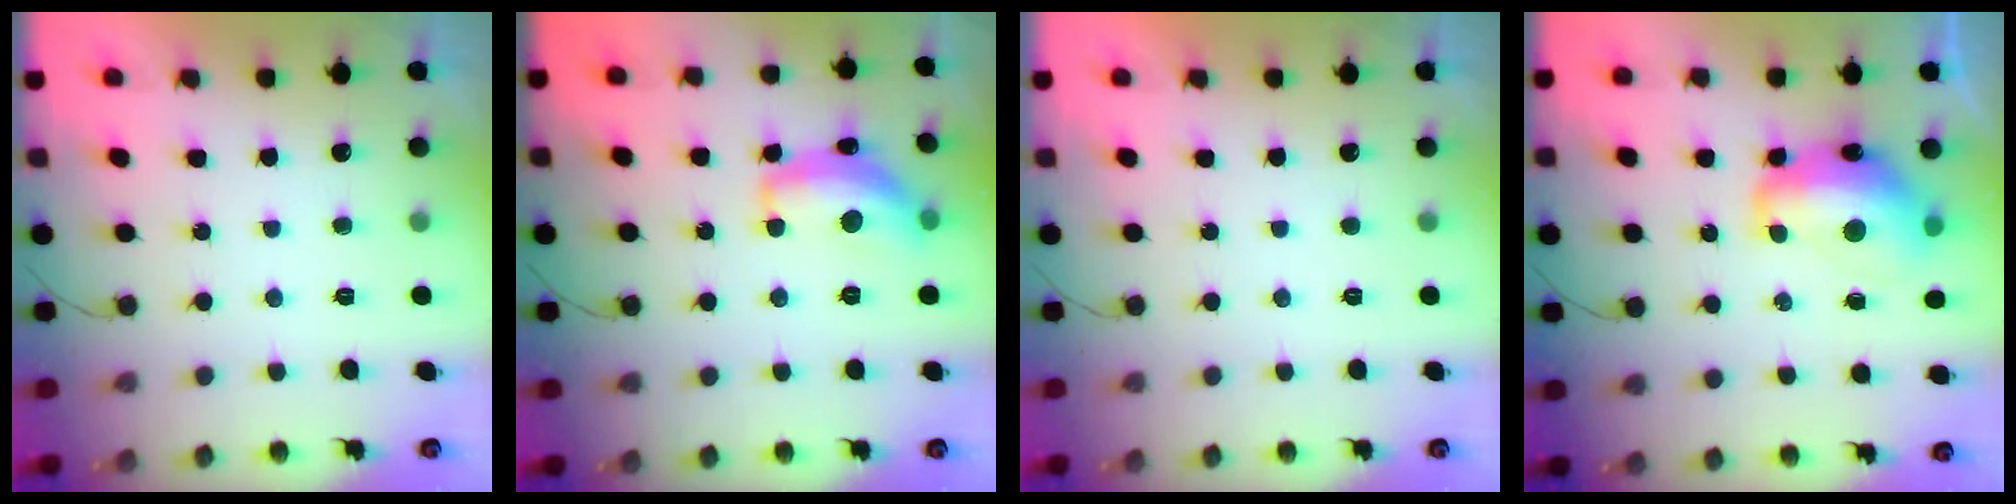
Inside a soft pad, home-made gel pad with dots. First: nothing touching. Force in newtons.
{"total": 14.1, "press": 14.1, "slide": 0.5}
{"total": 0.0}
{"total": 13.4, "press": 13.3, "slide": 1.4}